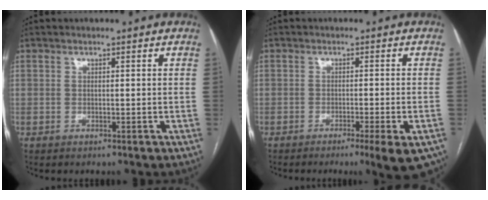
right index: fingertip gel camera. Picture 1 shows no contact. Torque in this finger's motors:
{"motor_torque": [0.86, -0.94, 0.12, 0.03]}